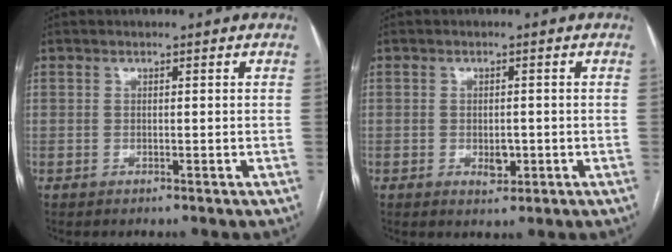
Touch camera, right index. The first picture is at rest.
{"total": 2.5, "force": [-0.7, 1.5, 1.9], "torque": [-0.027, 0.001, -0.004]}